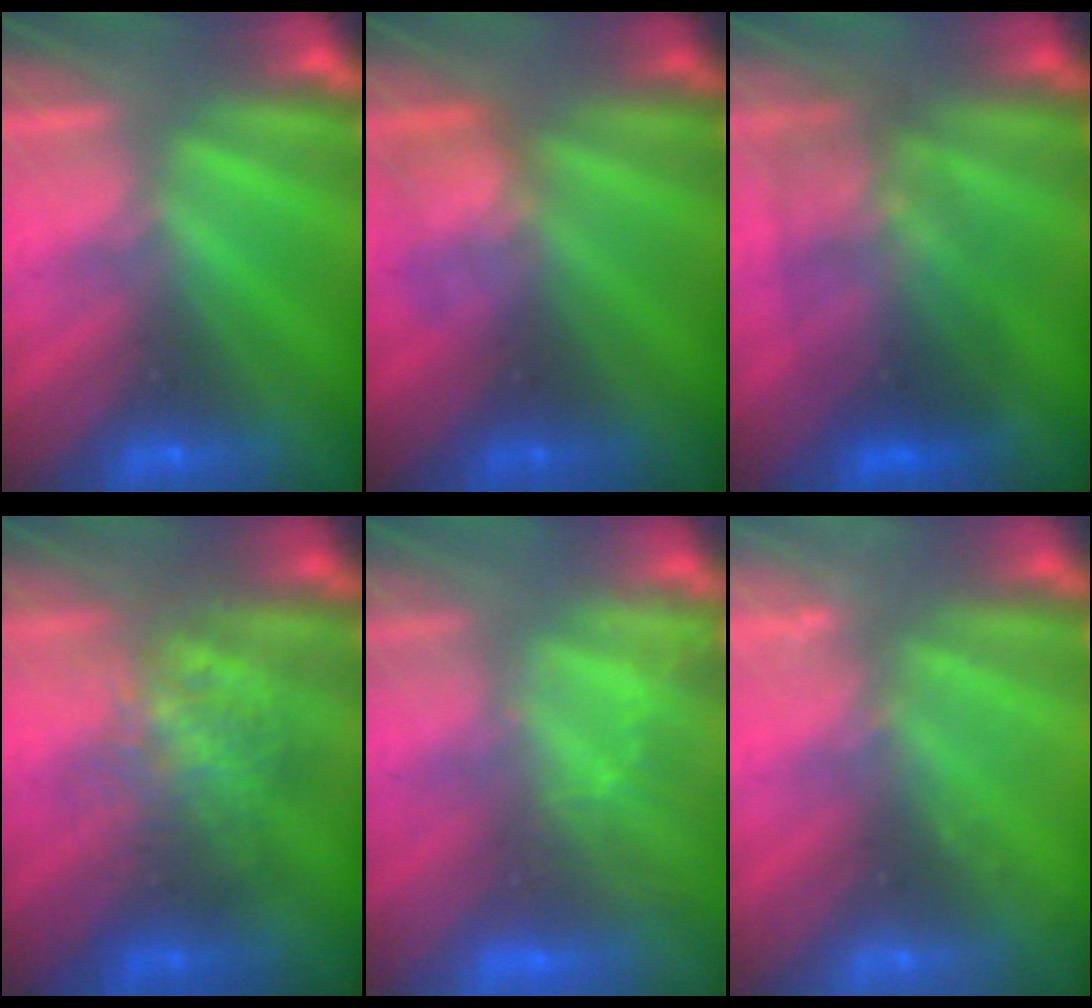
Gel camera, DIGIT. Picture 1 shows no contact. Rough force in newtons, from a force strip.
{"total": 2.4}
{"total": 2.9}
{"total": 2.2}
{"total": 3.3}
{"total": 2.2}